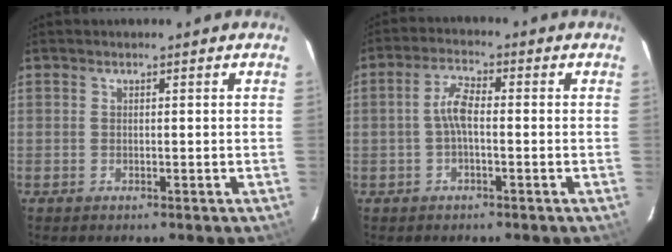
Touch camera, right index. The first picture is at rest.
{"total": 4.1, "force": [-0.7, 1.4, 3.8], "torque": [-0.082, 0.014, -0.015]}